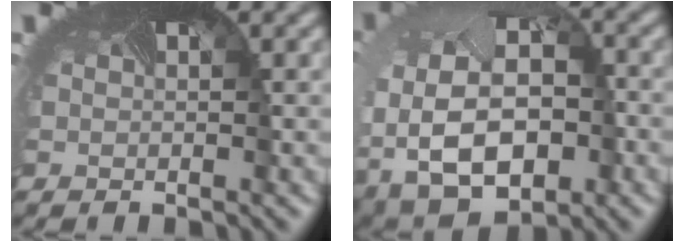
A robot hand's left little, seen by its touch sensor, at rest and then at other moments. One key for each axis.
{"total": 10.9, "fx": -4.6, "fy": 7.4, "fz": 6.6, "tx": -0.138, "ty": -0.054, "tz": -0.046}